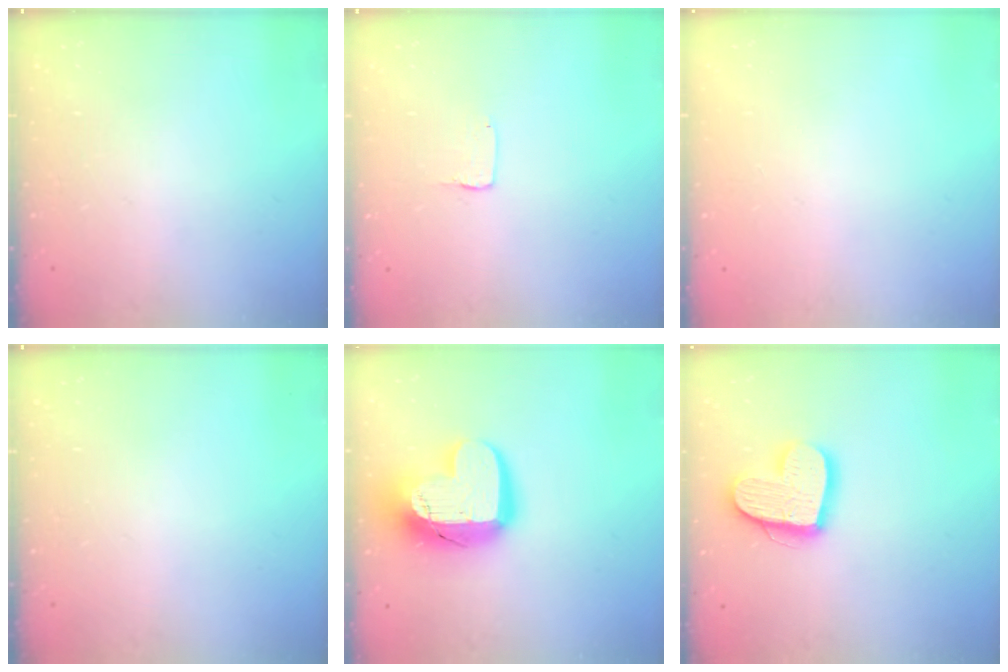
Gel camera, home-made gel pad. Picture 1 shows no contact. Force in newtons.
{"total": 1.0, "press": 1.0, "slide": 0.1}
{"total": 0.0}
{"total": 0.0}
{"total": 18.3, "press": 18.3, "slide": 1.2}
{"total": 16.2, "press": 16.2, "slide": 1.4}